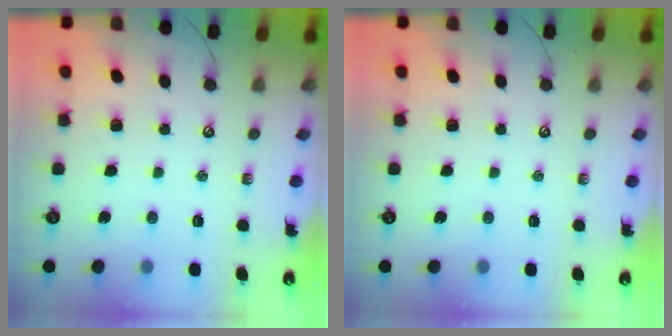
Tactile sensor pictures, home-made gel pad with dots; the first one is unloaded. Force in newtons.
{"total": 0.0}